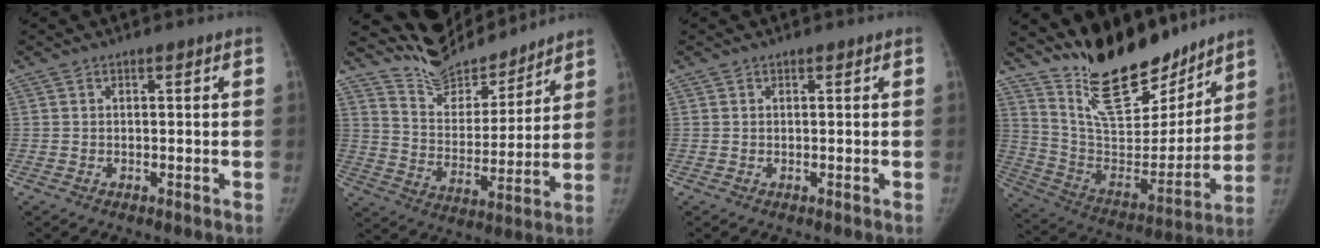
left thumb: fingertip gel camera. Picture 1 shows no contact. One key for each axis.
{"total": 13.4, "fx": 13.0, "fy": 3.2, "fz": 1.5, "tx": 0.004, "ty": -0.091, "tz": 0.234}
{"total": 0.0}
{"total": 23.2, "fx": 18.7, "fy": 8.7, "fz": 10.7, "tx": -0.129, "ty": -0.113, "tz": 0.319}